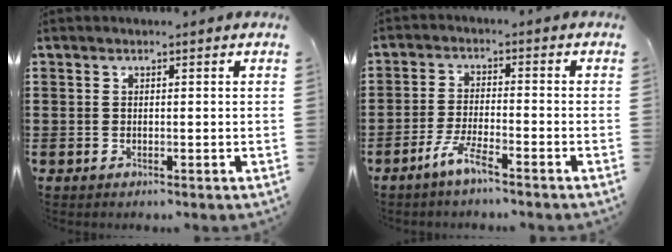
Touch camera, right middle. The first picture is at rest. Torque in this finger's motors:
{"motor_torque": [1.15, -0.68, 0.34, 0.08]}